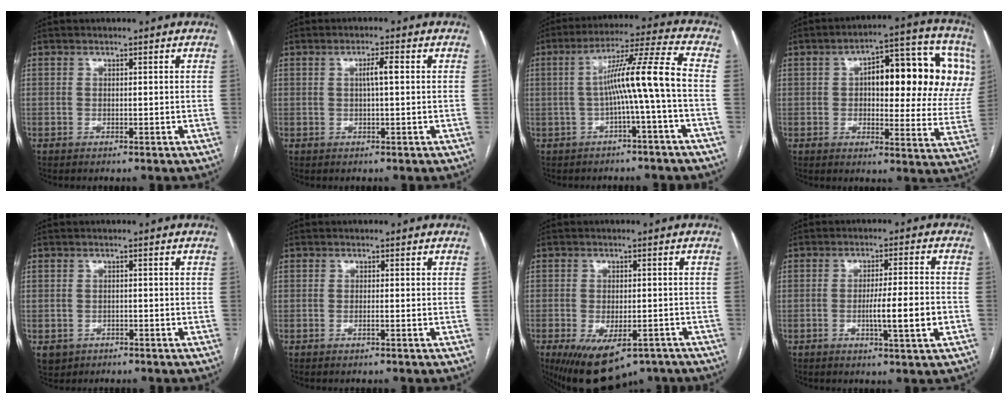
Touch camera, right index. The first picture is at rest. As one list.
[{"total": 2.5, "force": [0.4, 0.1, 2.5], "torque": [-0.044, 0.004, 0.007]}, {"total": 9.9, "force": [-1.4, -1.6, 9.7], "torque": [-0.162, 0.028, -0.018]}, {"total": 21.1, "force": [5.0, 7.4, 19.1], "torque": [-0.222, 0.048, 0.067]}, {"total": 3.7, "force": [-2.0, 3.0, 0.9], "torque": [-0.016, 0.001, -0.024]}, {"total": 0.7, "force": [-0.4, -0.1, 0.6], "torque": [-0.013, 0.000, -0.006]}, {"total": 13.3, "force": [-8.6, 6.0, 8.1], "torque": [-0.148, -0.013, -0.118]}, {"total": 7.4, "force": [-2.1, -0.2, 7.1], "torque": [-0.113, -0.004, -0.033]}]